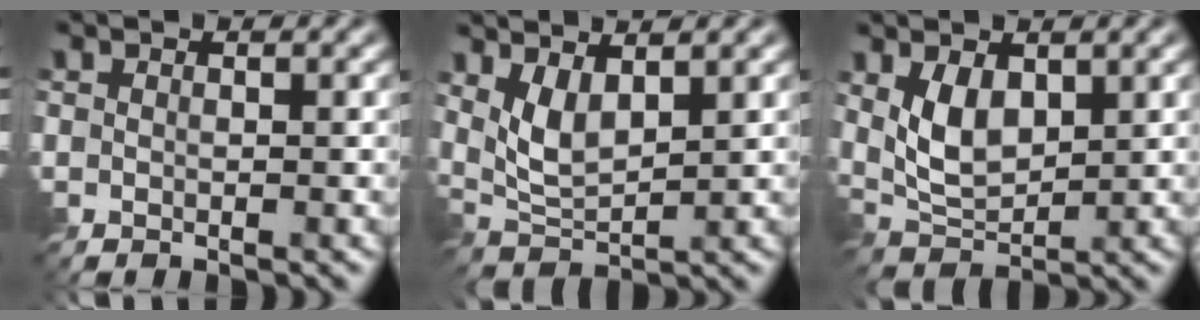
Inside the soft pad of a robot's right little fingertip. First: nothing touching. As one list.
[{"total": 3.6, "force": [1.5, 1.4, 3.0], "torque": [-0.073, -0.010, 0.033]}, {"total": 4.1, "force": [1.1, 2.1, 3.3], "torque": [-0.074, -0.007, 0.027]}]